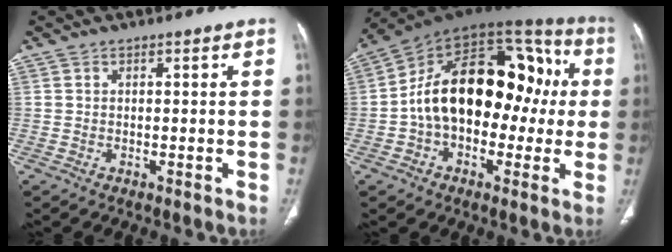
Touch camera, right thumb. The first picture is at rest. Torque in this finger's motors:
{"motor_torque": [2.33, 2.68, 2.33, -0.43, 0.26]}